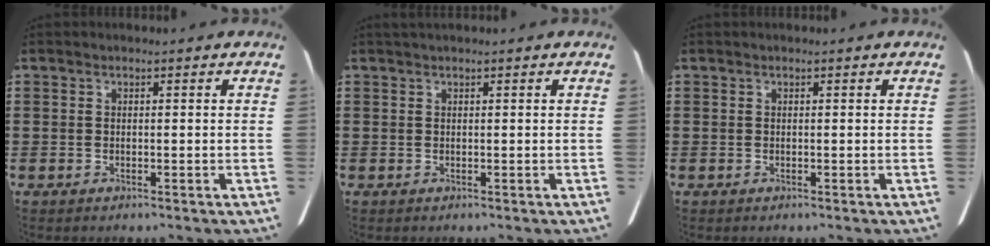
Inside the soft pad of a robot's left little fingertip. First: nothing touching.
{"total": 0.7, "force": [0.4, 0.1, 0.5], "torque": [-0.010, 0.003, 0.006]}
{"total": 0.0}